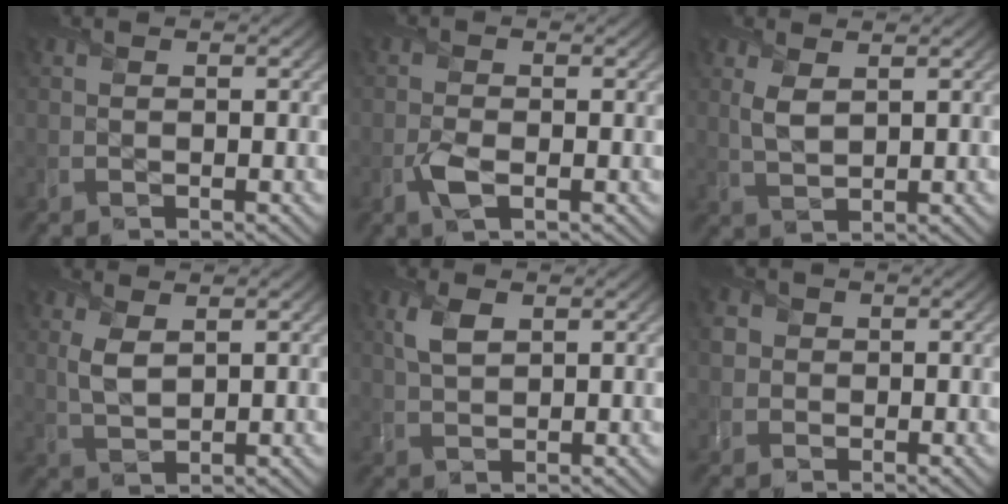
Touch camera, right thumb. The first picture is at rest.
{"total": 2.5, "force": [-1.1, 1.1, 2.0], "torque": [-0.049, -0.005, -0.026]}
{"total": 3.1, "force": [1.4, 1.5, 2.4], "torque": [-0.065, -0.001, 0.031]}
{"total": 3.6, "force": [1.5, 1.6, 2.8], "torque": [-0.075, 0.000, 0.033]}
{"total": 3.3, "force": [1.5, 1.6, 2.4], "torque": [-0.062, 0.003, 0.032]}
{"total": 1.9, "force": [0.4, 1.8, 0.2], "torque": [-0.010, 0.001, 0.004]}